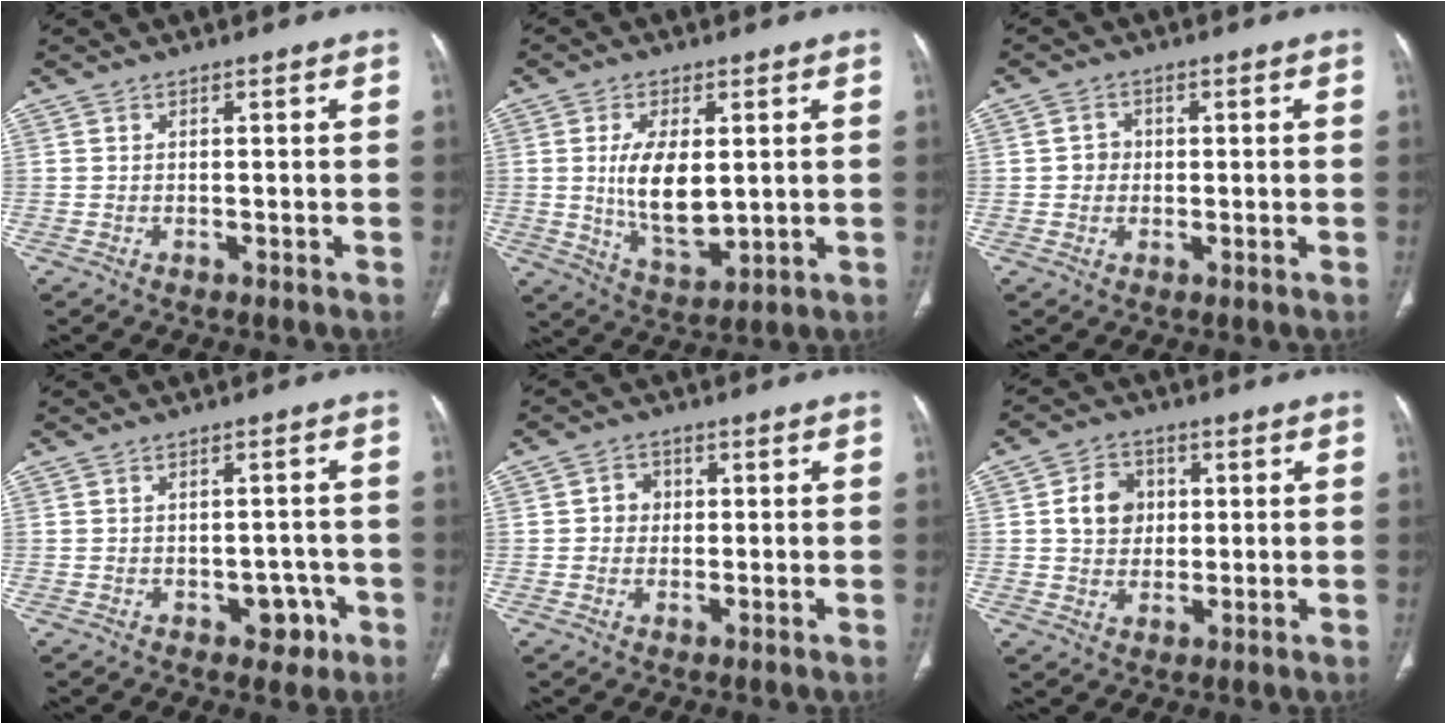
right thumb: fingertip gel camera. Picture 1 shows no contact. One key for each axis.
{"total": 11.0, "fx": 1.1, "fy": 5.5, "fz": 9.5, "tx": -0.161, "ty": -0.023, "tz": 0.033}
{"total": 2.6, "fx": 0.0, "fy": 2.5, "fz": 0.9, "tx": -0.001, "ty": 0.006, "tz": -0.002}
{"total": 4.4, "fx": -2.0, "fy": 3.0, "fz": 2.5, "tx": -0.006, "ty": 0.015, "tz": -0.021}
{"total": 3.6, "fx": 0.3, "fy": 3.3, "fz": 1.4, "tx": -0.001, "ty": 0.007, "tz": 0.001}
{"total": 7.6, "fx": 1.2, "fy": 6.4, "fz": 4.0, "tx": -0.039, "ty": 0.000, "tz": 0.018}